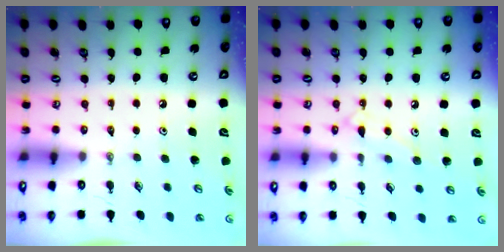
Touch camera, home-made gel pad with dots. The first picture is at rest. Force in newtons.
{"total": 8.1, "press": 8.1, "slide": 0.6}